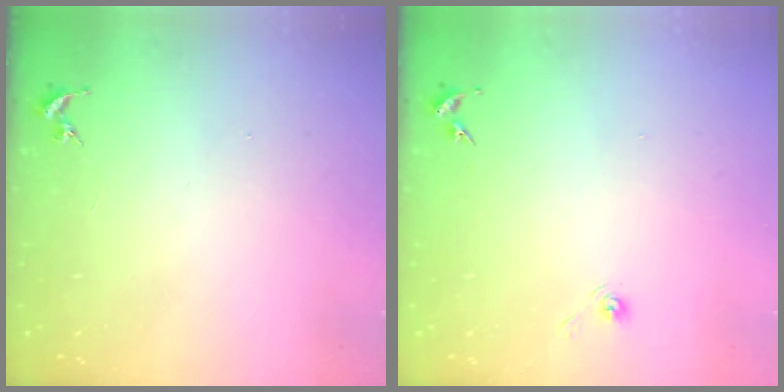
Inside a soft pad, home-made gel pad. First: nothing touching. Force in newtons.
{"total": 3.3, "press": 2.7, "slide": 2.0}